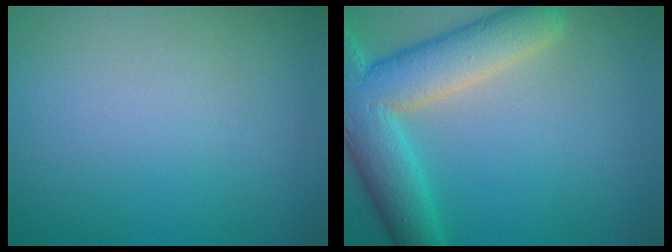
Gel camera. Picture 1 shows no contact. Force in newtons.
{"total": 8.5, "press": 8.4, "slide": 0.6}